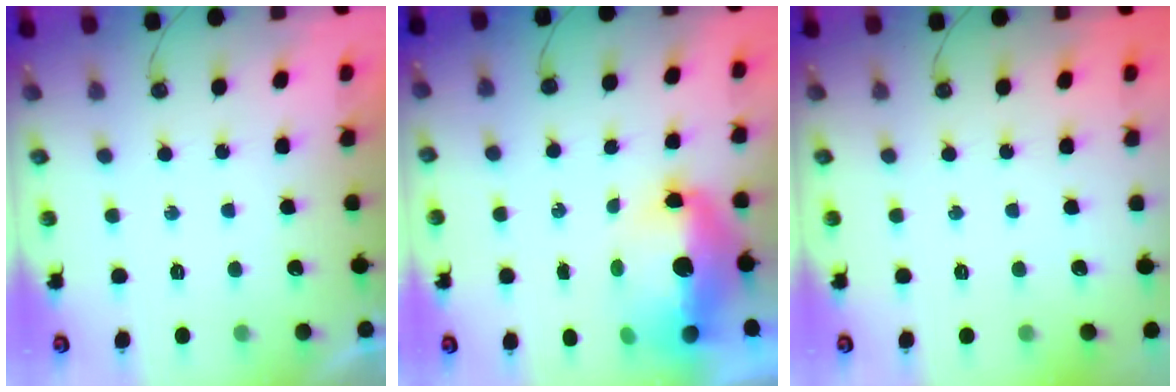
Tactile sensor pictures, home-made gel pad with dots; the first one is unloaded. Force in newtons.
{"total": 13.7, "press": 13.6, "slide": 1.5}
{"total": 0.0}